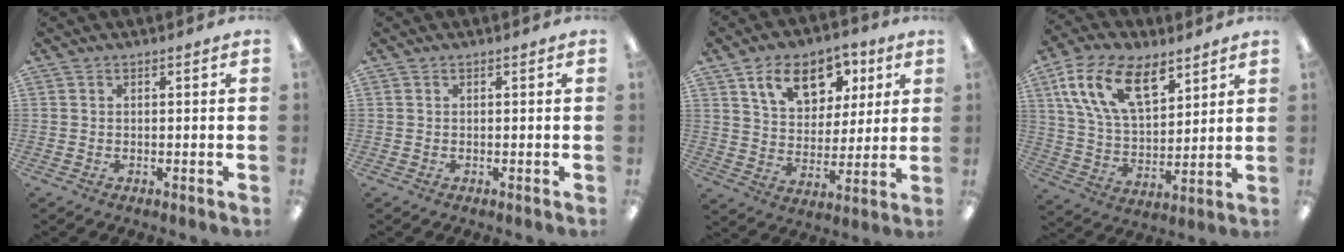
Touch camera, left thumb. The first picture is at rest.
{"total": 0.0}
{"total": 13.3, "force": [7.4, 8.8, 6.7], "torque": [-0.108, -0.017, 0.133]}
{"total": 17.9, "force": [9.5, 9.8, 11.6], "torque": [-0.223, -0.023, 0.174]}